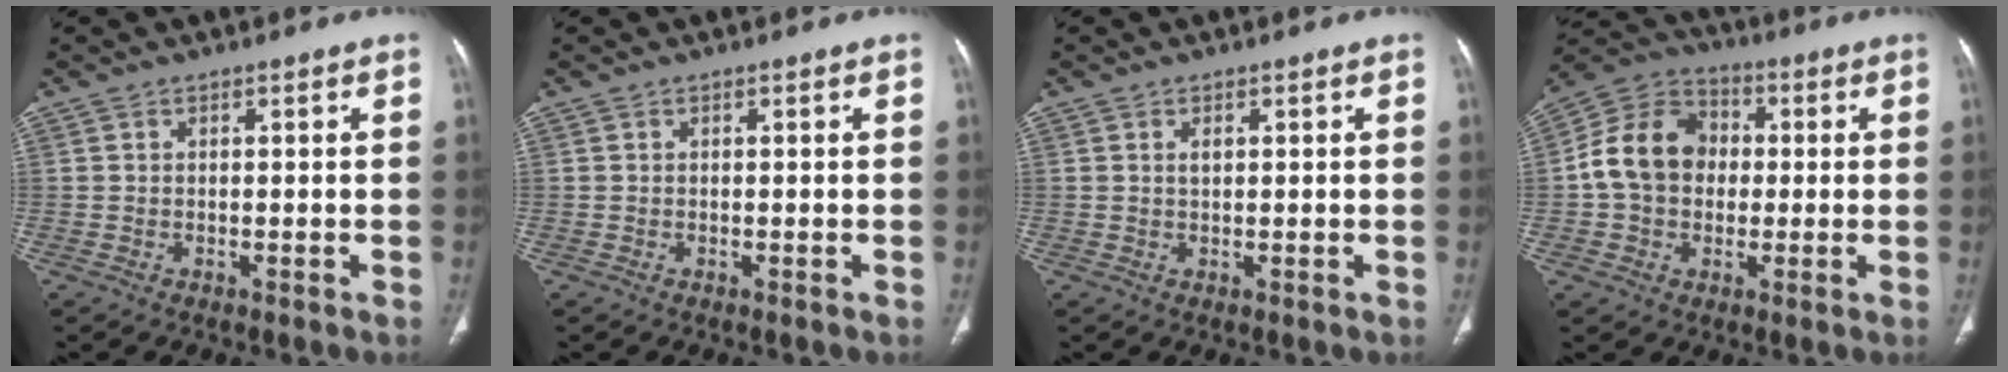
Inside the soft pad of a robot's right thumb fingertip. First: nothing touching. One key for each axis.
{"total": 0.0}
{"total": 1.3, "fx": 0.5, "fy": 0.7, "fz": 1.0, "tx": -0.015, "ty": 0.000, "tz": 0.011}
{"total": 13.3, "fx": 0.2, "fy": 10.7, "fz": 7.9, "tx": -0.124, "ty": 0.033, "tz": -0.007}